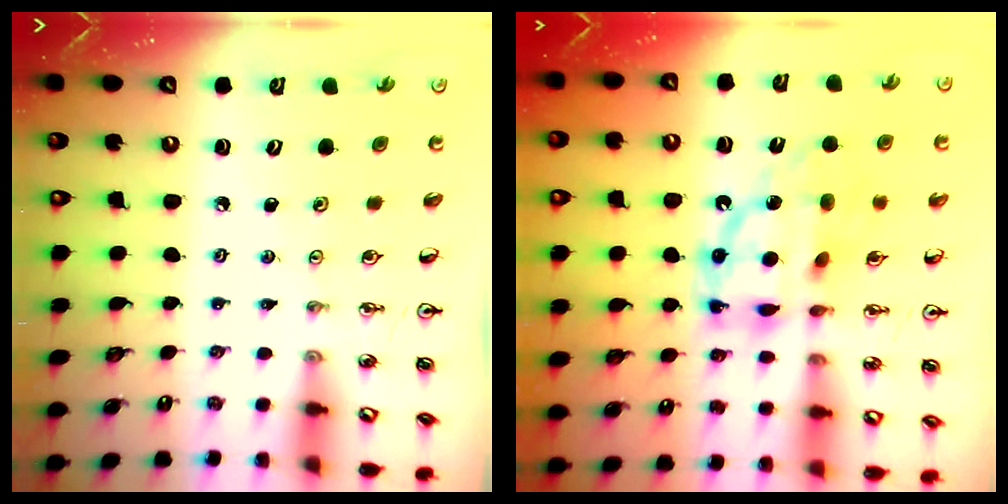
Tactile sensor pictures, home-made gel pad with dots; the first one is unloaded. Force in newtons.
{"total": 13.3, "press": 13.3, "slide": 1.3}